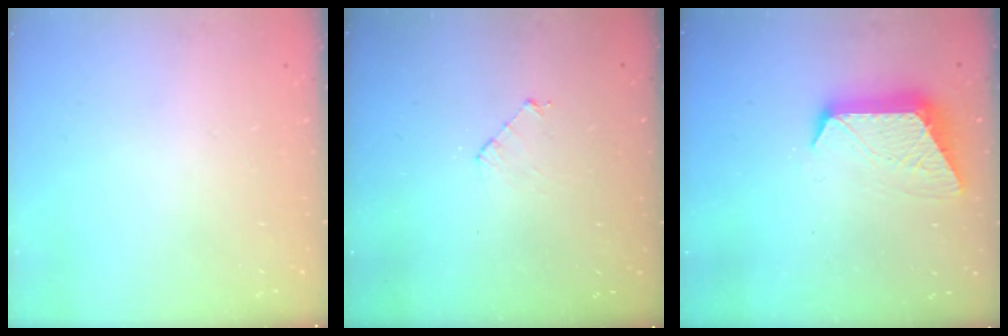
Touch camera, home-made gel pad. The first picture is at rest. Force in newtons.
{"total": 4.1, "press": 4.1, "slide": 0.3}
{"total": 10.7, "press": 10.7, "slide": 0.7}